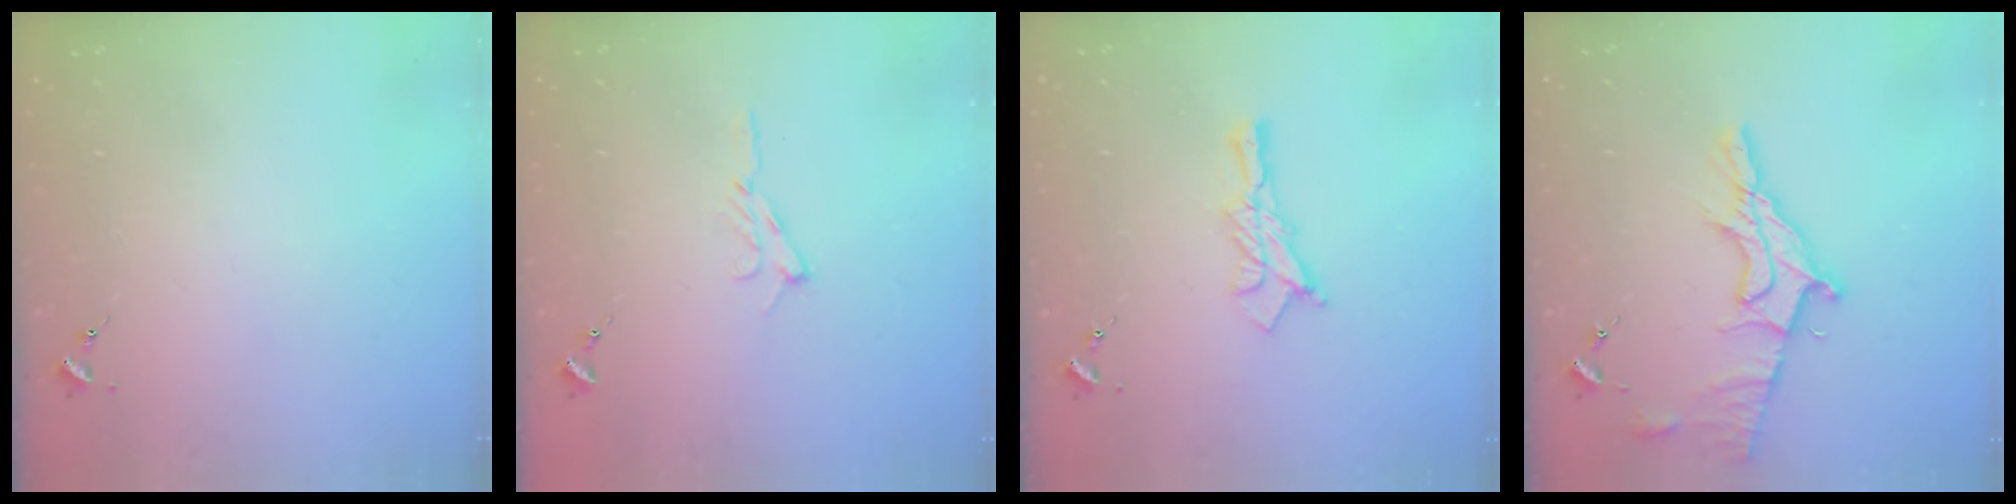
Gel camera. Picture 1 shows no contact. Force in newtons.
{"total": 6.5, "press": 6.5, "slide": 0.8}
{"total": 10.6, "press": 10.6, "slide": 0.8}
{"total": 13.5, "press": 13.4, "slide": 1.3}